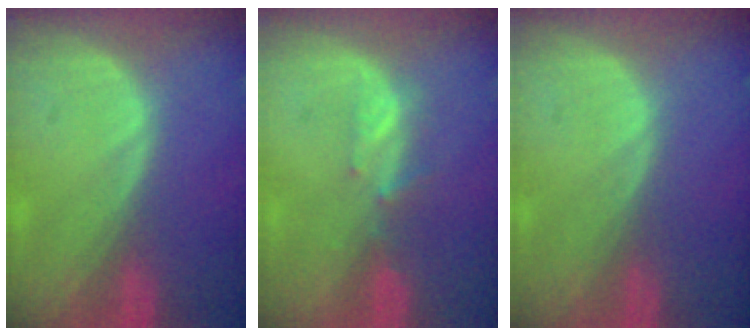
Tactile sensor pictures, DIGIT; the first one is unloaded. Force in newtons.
{"total": 2.3, "press": 2.1, "slide": 0.8}
{"total": 0.0}